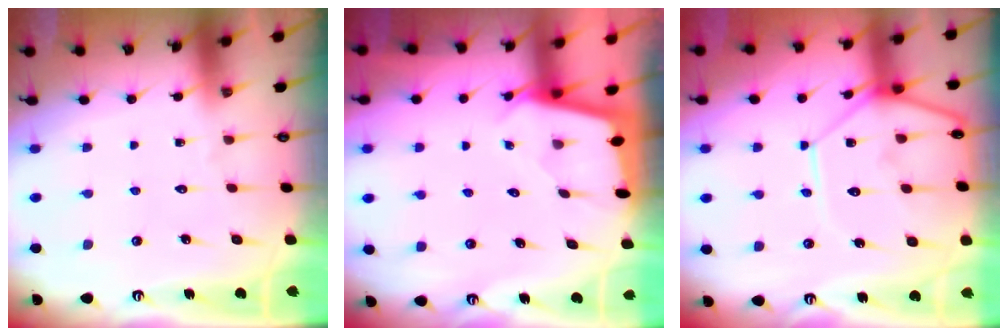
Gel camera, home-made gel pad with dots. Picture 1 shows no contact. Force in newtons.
{"total": 1.7, "press": 1.7, "slide": 0.2}
{"total": 12.1, "press": 12.1, "slide": 0.8}